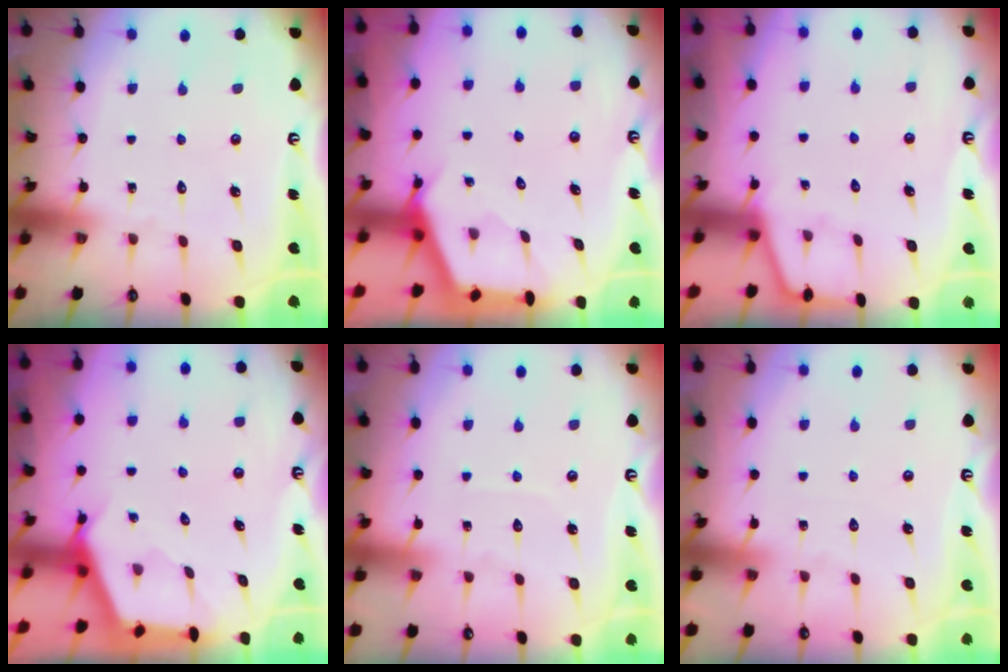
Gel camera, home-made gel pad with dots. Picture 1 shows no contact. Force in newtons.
{"total": 2.6, "press": 2.6, "slide": 0.3}
{"total": 2.3, "press": 2.3, "slide": 0.4}
{"total": 2.7, "press": 2.7, "slide": 0.3}
{"total": 2.9, "press": 2.9, "slide": 0.4}
{"total": 2.0, "press": 2.0, "slide": 0.3}